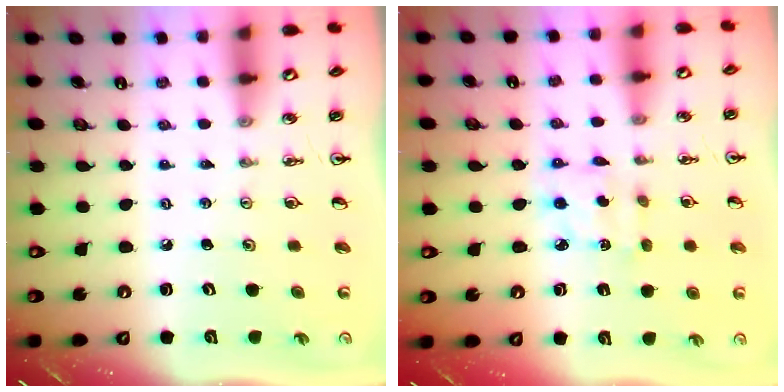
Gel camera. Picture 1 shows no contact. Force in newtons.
{"total": 2.9, "press": 2.9, "slide": 0.1}